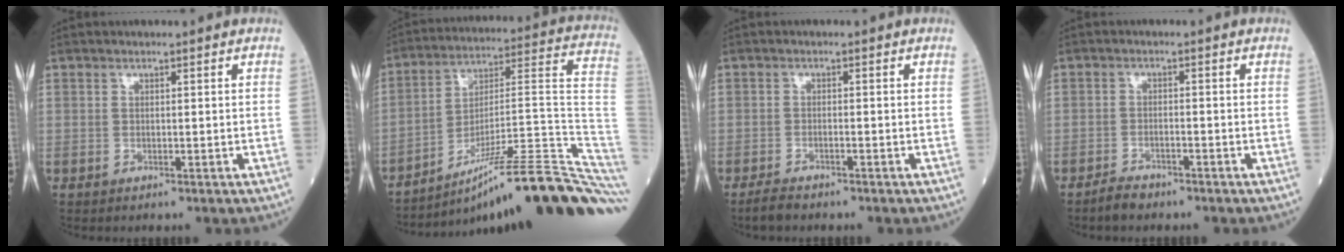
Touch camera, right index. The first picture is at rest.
{"total": 25.3, "force": [-18.8, 0.4, 16.9], "torque": [-0.146, 0.027, -0.291]}
{"total": 2.4, "force": [-2.0, 0.5, 1.1], "torque": [-0.026, -0.004, -0.037]}
{"total": 2.6, "force": [-2.3, 0.8, 0.9], "torque": [-0.022, -0.001, -0.040]}